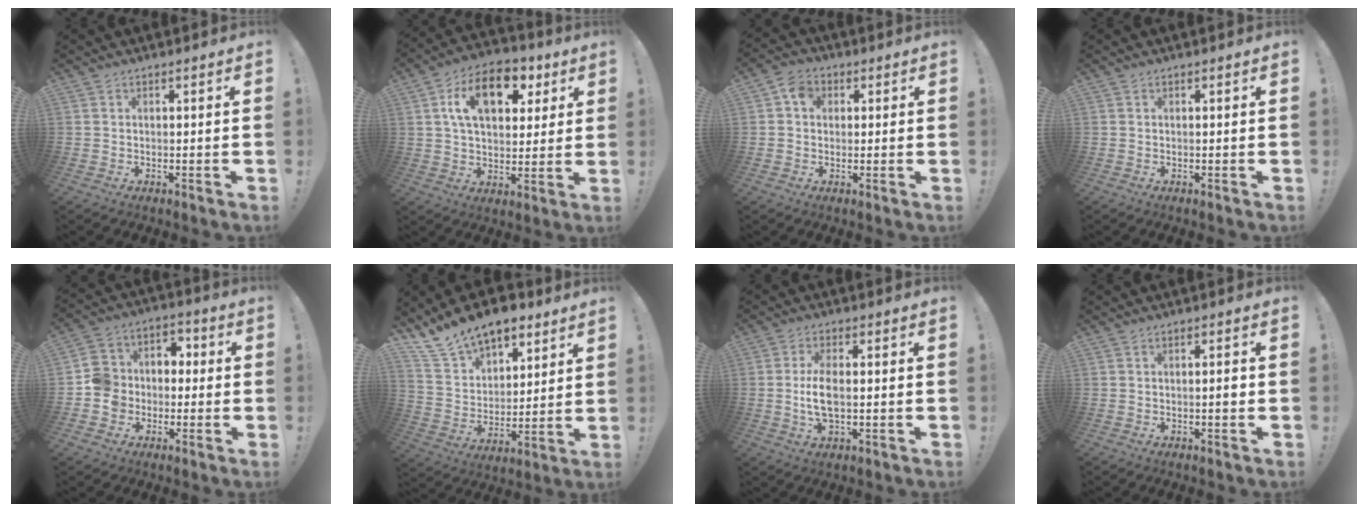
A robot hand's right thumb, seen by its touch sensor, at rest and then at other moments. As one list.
[{"total": 15.7, "force": [6.2, 9.8, 10.5], "torque": [-0.161, -0.013, 0.112]}, {"total": 5.3, "force": [1.2, 4.3, 2.9], "torque": [-0.048, 0.009, 0.022]}, {"total": 0.0}, {"total": 10.5, "force": [-3.2, 9.6, 2.7], "torque": [-0.036, 0.034, -0.054]}, {"total": 15.5, "force": [11.9, 8.3, 5.3], "torque": [-0.099, -0.081, 0.224]}, {"total": 6.7, "force": [-0.2, 3.0, 6.0], "torque": [-0.124, -0.006, -0.007]}, {"total": 1.9, "force": [-0.5, 0.1, 1.8], "torque": [-0.024, -0.001, -0.013]}]